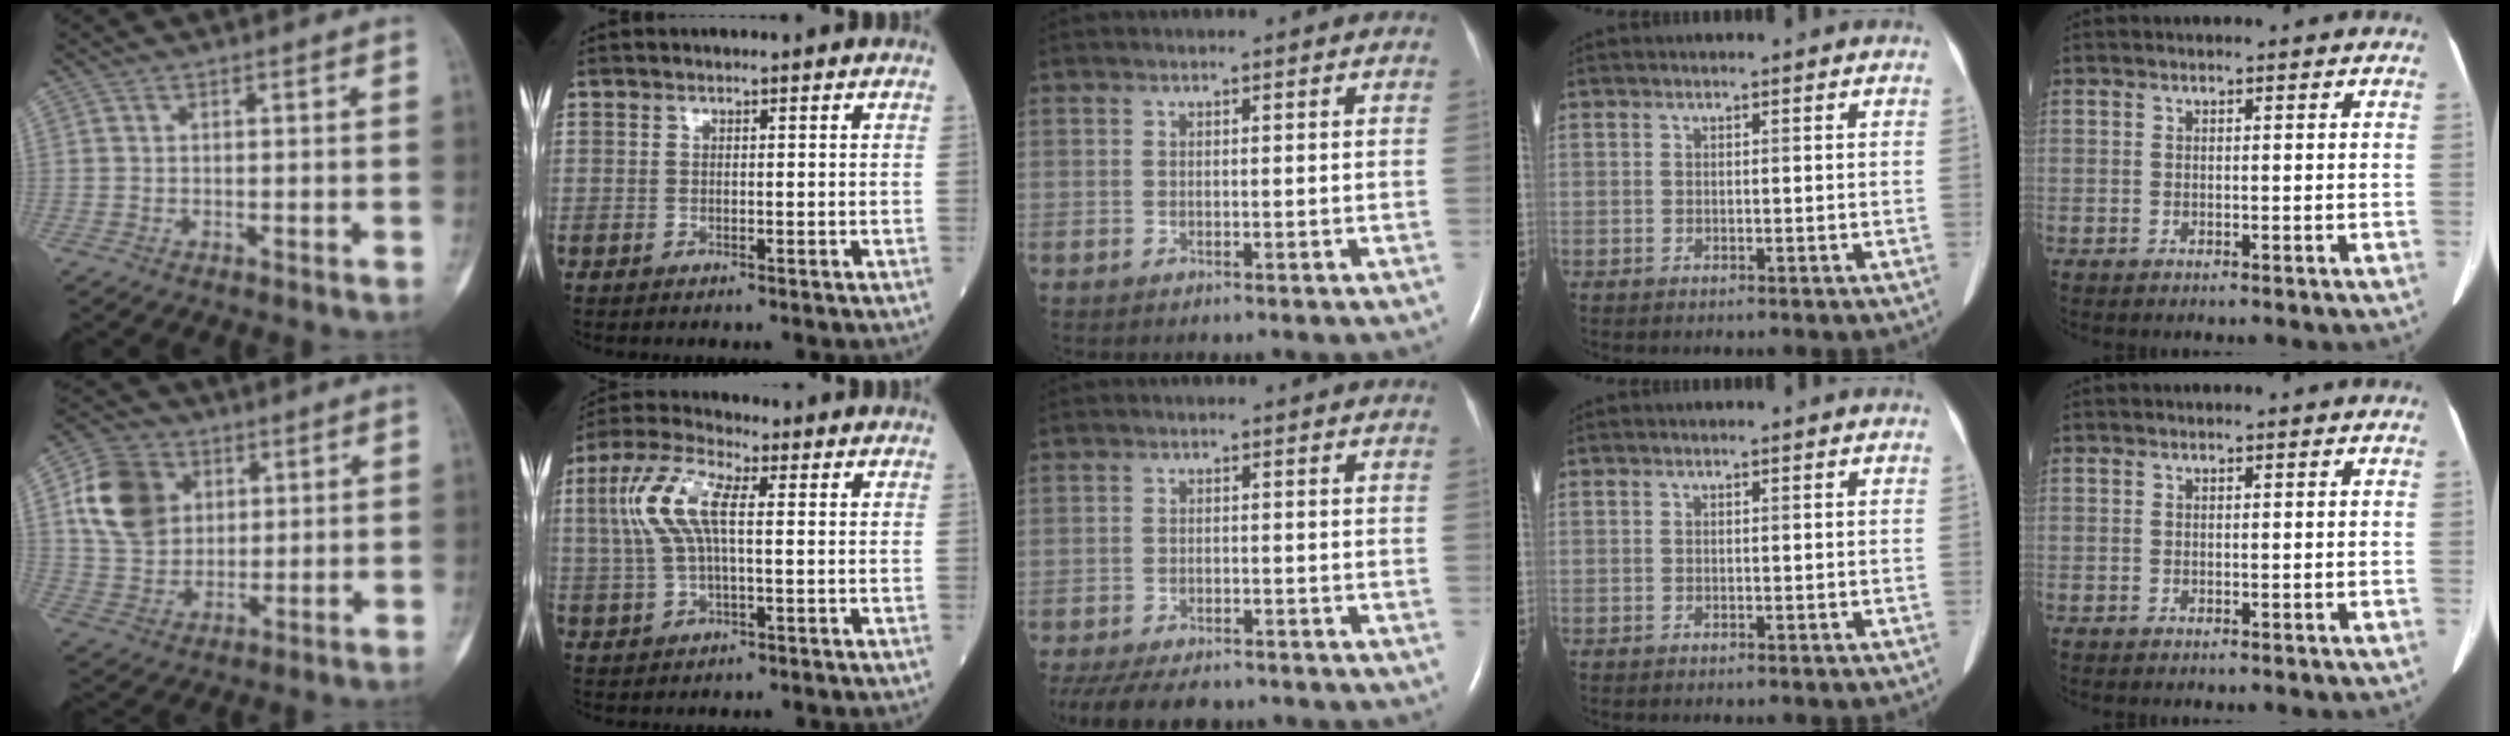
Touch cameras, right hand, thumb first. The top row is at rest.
{"thumb": {"total": 13.2, "force": [3.9, 10.4, 7.2], "torque": [-0.108, -0.004, 0.071]}, "index": {"total": 8.8, "force": [1.6, 2.7, 8.2], "torque": [-0.191, 0.025, 0.033]}, "middle": {"total": 11.6, "force": [-9.6, 4.2, 5.1], "torque": [-0.106, -0.013, -0.133]}}